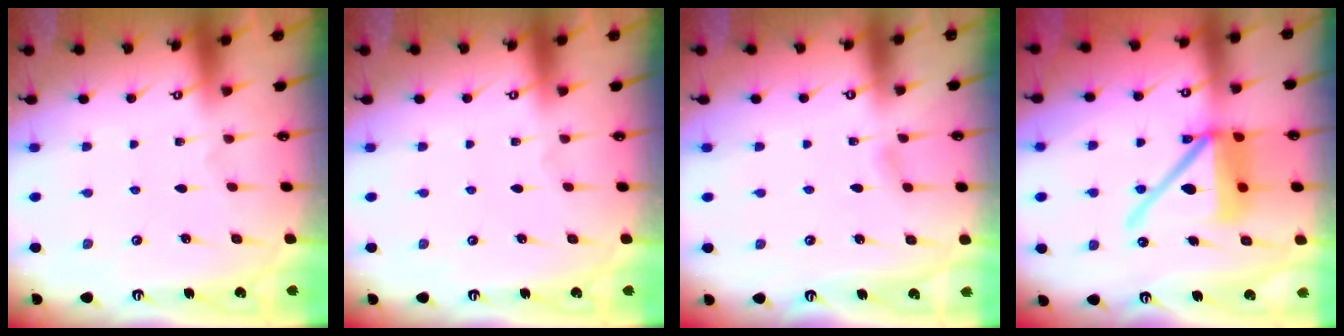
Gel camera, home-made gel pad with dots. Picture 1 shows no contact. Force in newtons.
{"total": 0.0}
{"total": 4.9, "press": 4.9, "slide": 0.6}
{"total": 15.6, "press": 15.5, "slide": 2.1}